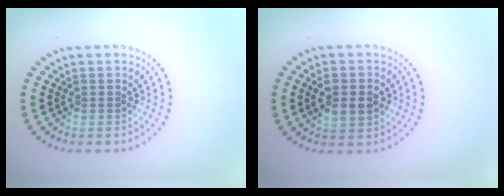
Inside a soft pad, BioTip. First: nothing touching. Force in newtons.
{"total": 3.6, "press": 3.6, "slide": 0.2}